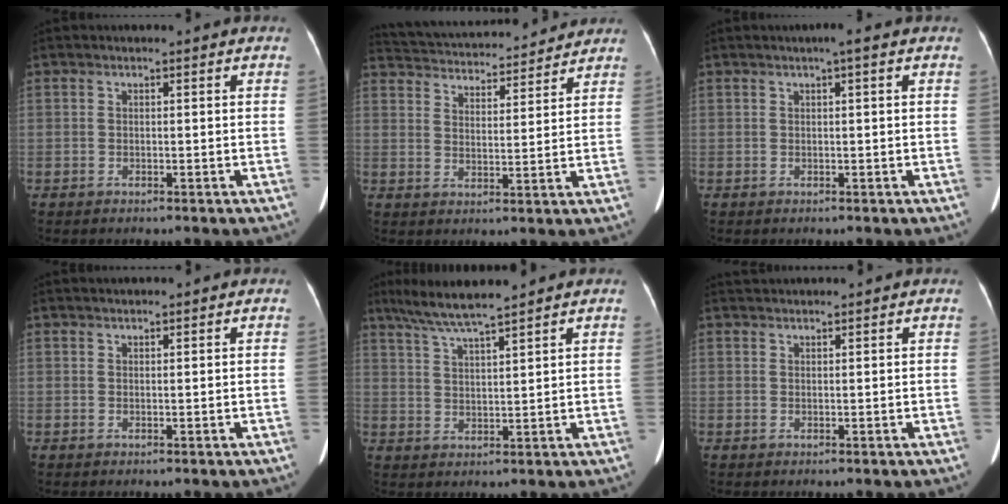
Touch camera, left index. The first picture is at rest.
{"total": 17.5, "force": [16.5, 3.2, 5.0], "torque": [-0.092, 0.025, 0.240]}
{"total": 1.5, "force": [0.6, -0.3, 1.4], "torque": [-0.019, 0.003, 0.013]}
{"total": 2.9, "force": [2.7, 0.1, 1.2], "torque": [-0.013, 0.016, 0.035]}
{"total": 7.9, "force": [6.6, -0.3, 4.5], "torque": [-0.077, 0.015, 0.119]}
{"total": 4.1, "force": [3.9, 0.1, 1.3], "torque": [-0.015, 0.026, 0.058]}